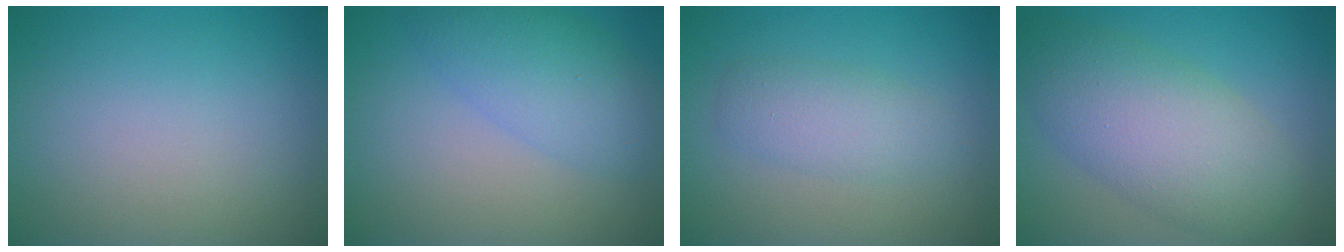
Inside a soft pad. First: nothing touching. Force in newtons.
{"total": 4.5, "press": 4.5, "slide": 0.2}
{"total": 2.9, "press": 2.9, "slide": 0.1}
{"total": 7.5, "press": 7.5, "slide": 0.3}